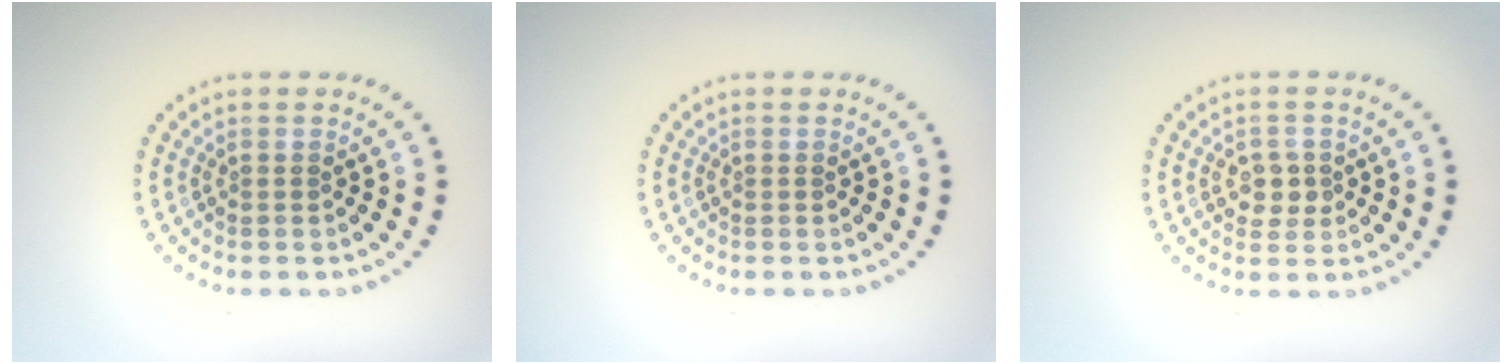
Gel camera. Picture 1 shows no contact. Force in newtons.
{"total": 0.0}
{"total": 2.1, "press": 2.1, "slide": 0.4}